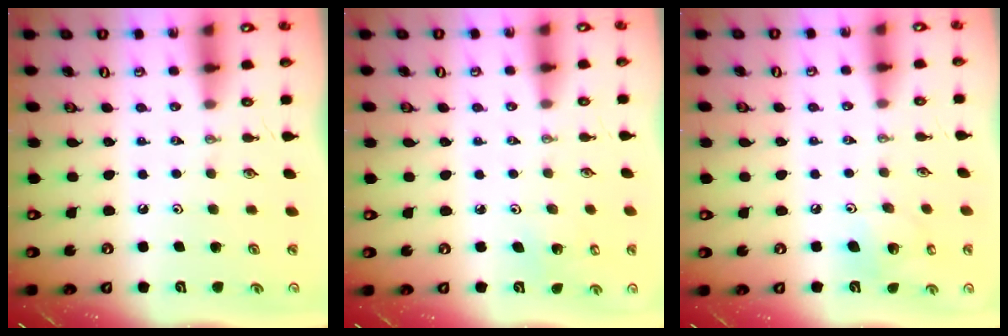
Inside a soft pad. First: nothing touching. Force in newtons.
{"total": 2.0, "press": 2.0, "slide": 0.2}
{"total": 9.6, "press": 9.4, "slide": 1.9}